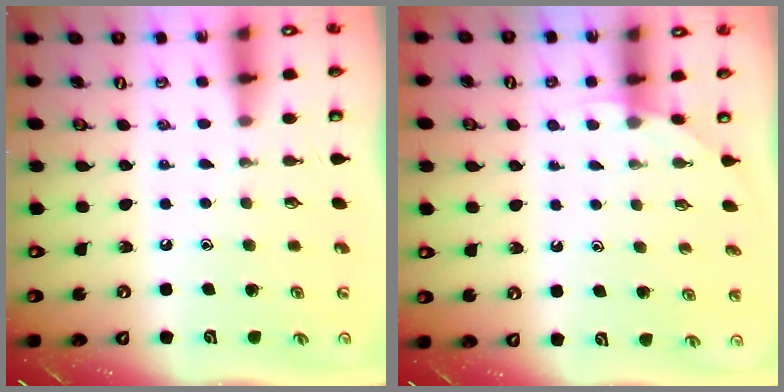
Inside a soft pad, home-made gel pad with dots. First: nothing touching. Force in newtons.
{"total": 2.7, "press": 2.7, "slide": 0.1}